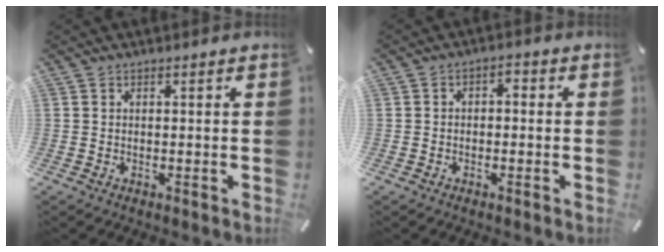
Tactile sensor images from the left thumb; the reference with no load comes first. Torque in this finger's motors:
{"motor_torque": [-0.16, -0.14, 0.02, 0.19, 0.02]}